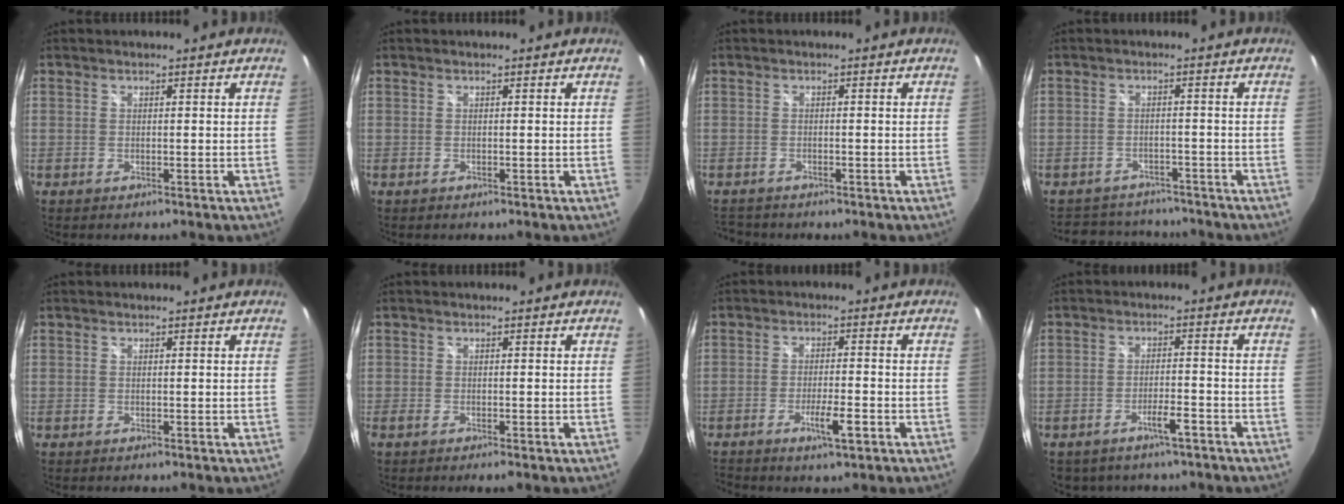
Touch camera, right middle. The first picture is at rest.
{"total": 0.0}
{"total": 3.7, "force": [-3.4, 1.3, 1.0], "torque": [-0.030, -0.012, -0.055]}
{"total": 9.6, "force": [-8.6, 3.9, 2.2], "torque": [-0.054, 0.011, -0.117]}
{"total": 0.0}
{"total": 1.6, "force": [-1.2, 0.0, 1.1], "torque": [-0.022, -0.005, -0.021]}
{"total": 5.1, "force": [-2.8, 0.6, 4.1], "torque": [-0.086, -0.008, -0.048]}
{"total": 4.4, "force": [-3.3, 1.8, 2.3], "torque": [-0.048, 0.001, -0.045]}